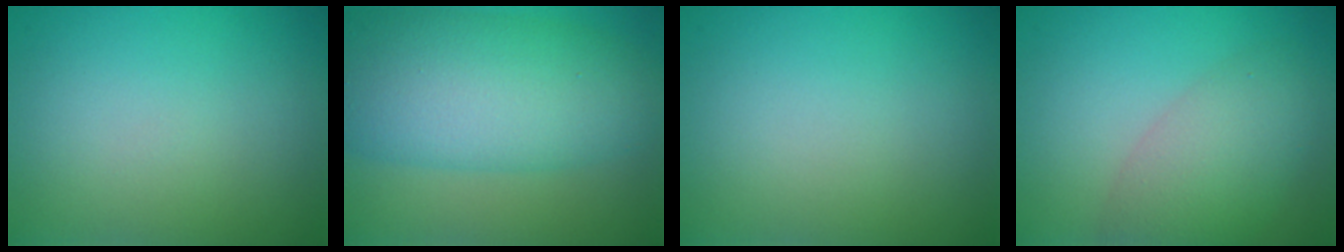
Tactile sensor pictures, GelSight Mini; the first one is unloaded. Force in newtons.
{"total": 9.9, "press": 9.9, "slide": 0.2}
{"total": 0.0}
{"total": 4.7, "press": 4.7, "slide": 0.2}